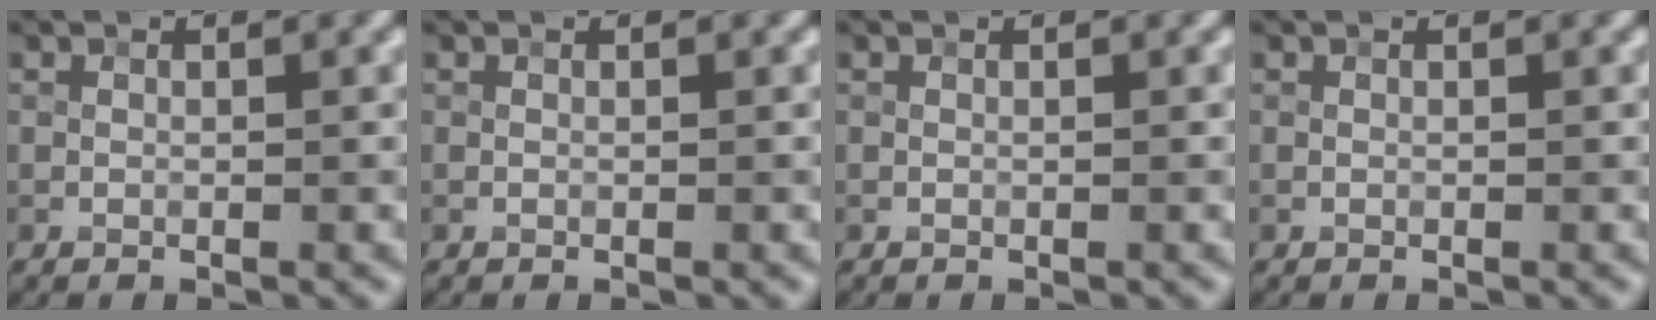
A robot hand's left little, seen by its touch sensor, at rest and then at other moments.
{"total": 0.0}
{"total": 0.0}
{"total": 0.0}